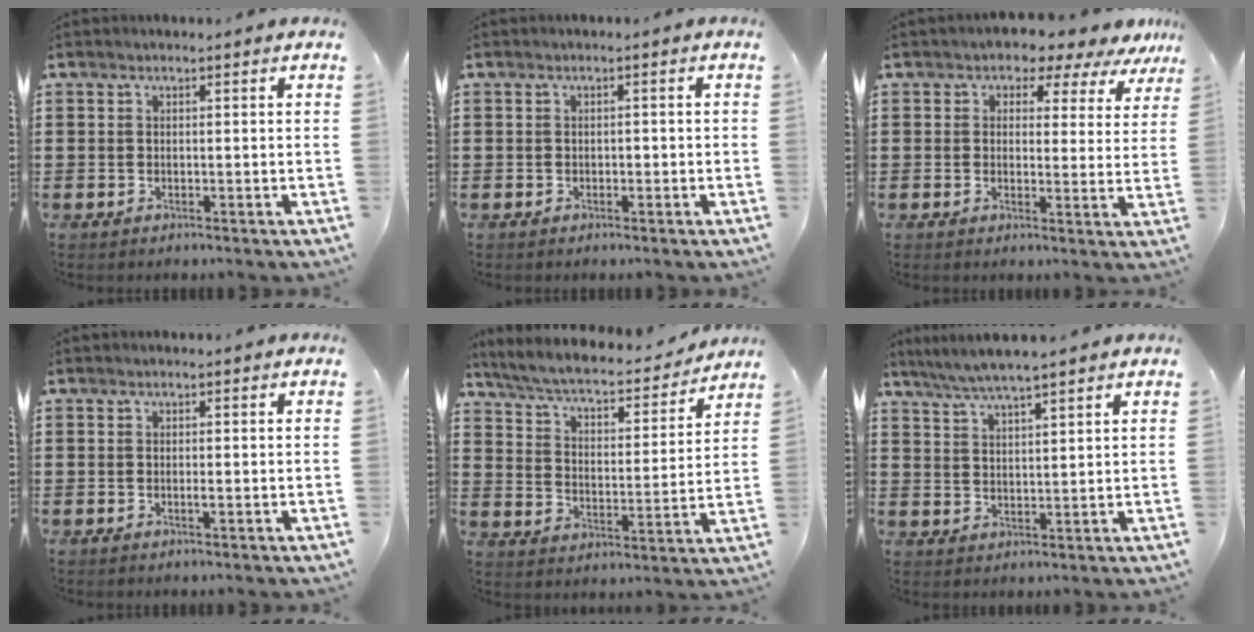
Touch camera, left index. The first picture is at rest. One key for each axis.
{"total": 0.7, "fx": -0.4, "fy": 0.5, "fz": 0.4, "tx": -0.010, "ty": 0.000, "tz": -0.008}
{"total": 3.4, "fx": 2.5, "fy": 2.0, "fz": 0.9, "tx": -0.023, "ty": -0.016, "tz": 0.036}
{"total": 0.6, "fx": -0.1, "fy": 0.0, "fz": 0.6, "tx": -0.011, "ty": -0.004, "tz": -0.001}
{"total": 5.6, "fx": 5.0, "fy": 0.5, "fz": 2.4, "tx": -0.071, "ty": -0.036, "tz": 0.079}
{"total": 4.5, "fx": 4.0, "fy": -0.1, "fz": 2.2, "tx": -0.052, "ty": -0.013, "tz": 0.071}